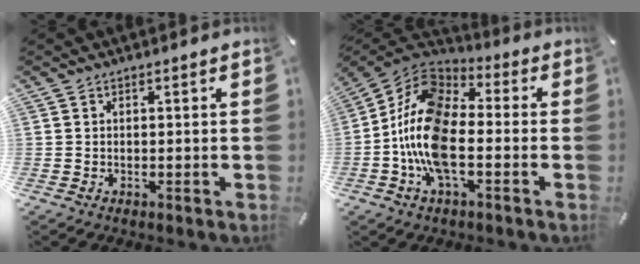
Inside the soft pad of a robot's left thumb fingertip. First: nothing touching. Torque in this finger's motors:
{"motor_torque": [0.42, 1.91, 1.45, -0.76, 0.83]}